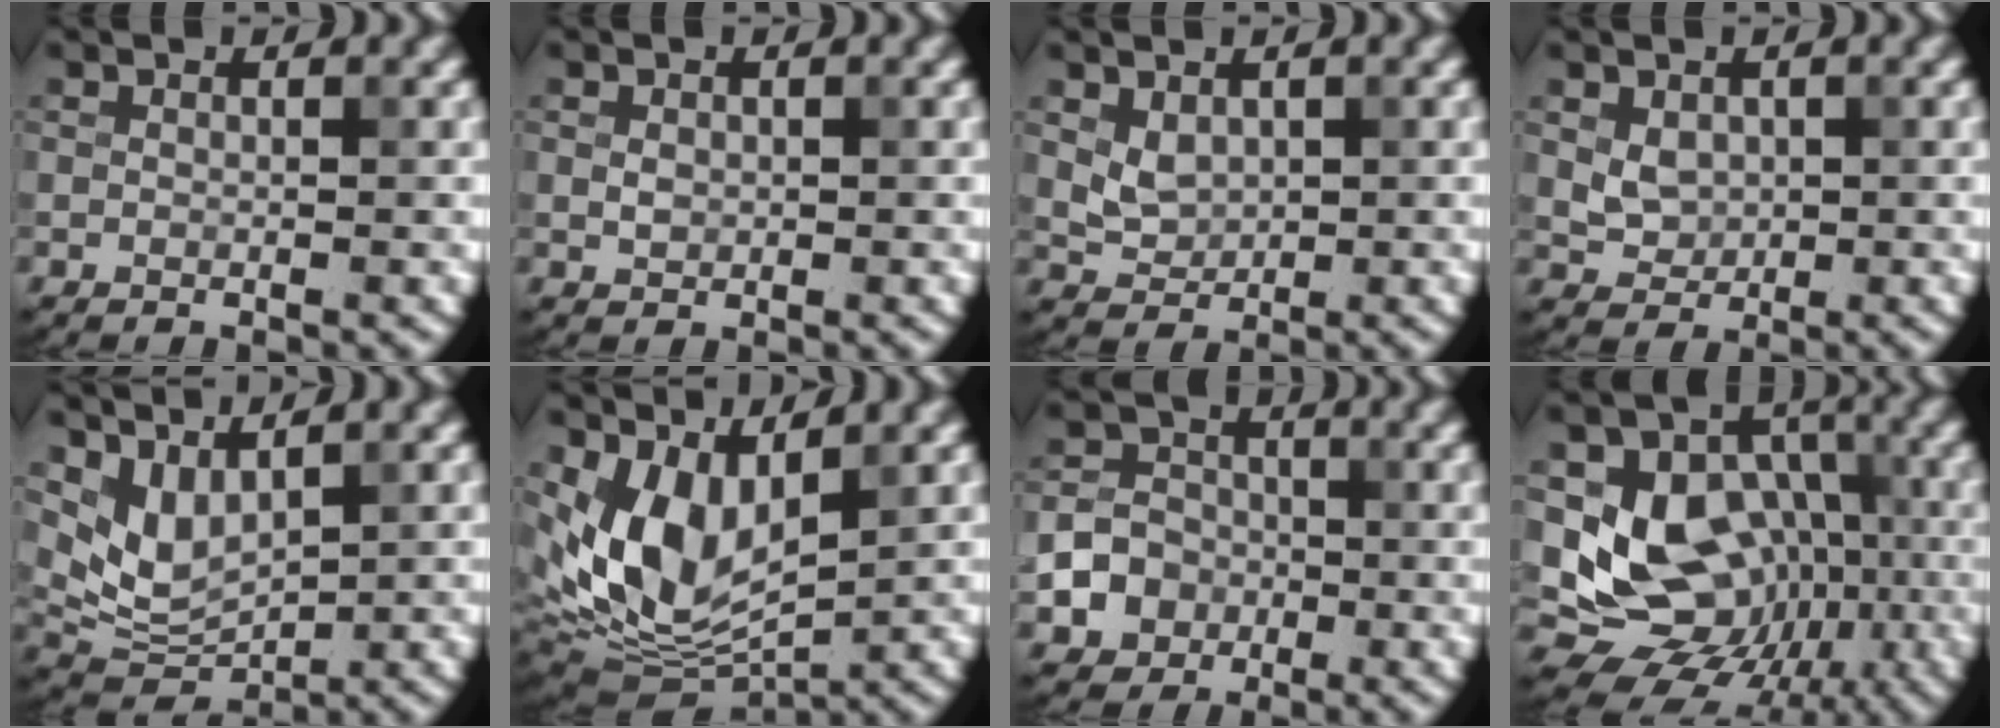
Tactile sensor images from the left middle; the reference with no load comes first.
{"total": 0.9, "force": [0.1, 0.7, 0.5], "torque": [-0.010, -0.001, 0.002]}
{"total": 2.0, "force": [0.7, 1.5, 1.2], "torque": [-0.024, -0.005, 0.020]}
{"total": 2.3, "force": [0.4, 1.8, 1.3], "torque": [-0.027, -0.003, 0.011]}
{"total": 4.2, "force": [2.4, 2.2, 2.6], "torque": [-0.061, -0.014, 0.056]}
{"total": 8.8, "force": [2.1, 5.2, 6.8], "torque": [-0.152, -0.014, 0.045]}
{"total": 3.8, "force": [-1.3, 3.4, 1.2], "torque": [-0.009, 0.002, -0.032]}
{"total": 12.5, "force": [-0.9, 10.1, 7.3], "torque": [-0.099, -0.009, -0.022]}